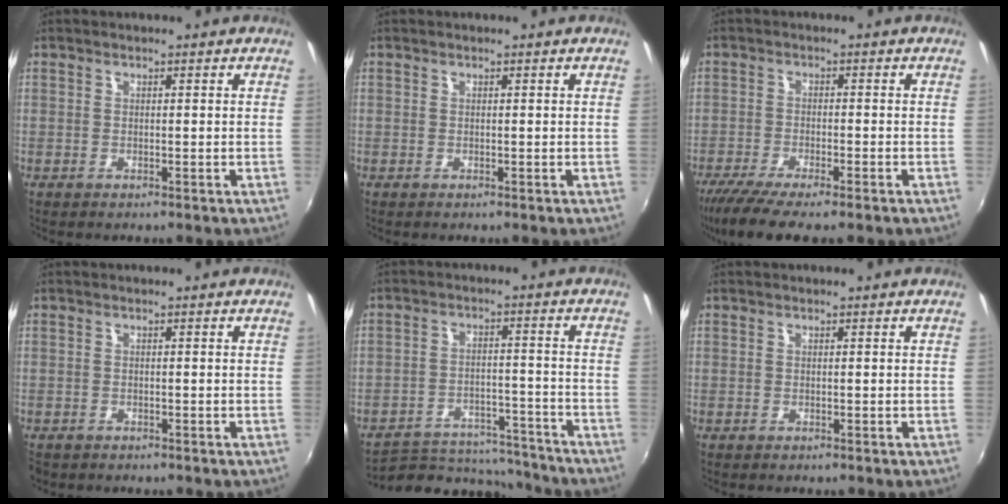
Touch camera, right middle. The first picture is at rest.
{"total": 0.0}
{"total": 8.8, "force": [-6.9, 1.1, 5.3], "torque": [-0.122, -0.036, -0.122]}
{"total": 1.1, "force": [-0.8, 0.7, 0.2], "torque": [-0.009, -0.004, -0.012]}
{"total": 15.6, "force": [-14.3, 4.8, 4.0], "torque": [-0.088, 0.019, -0.194]}
{"total": 0.0}